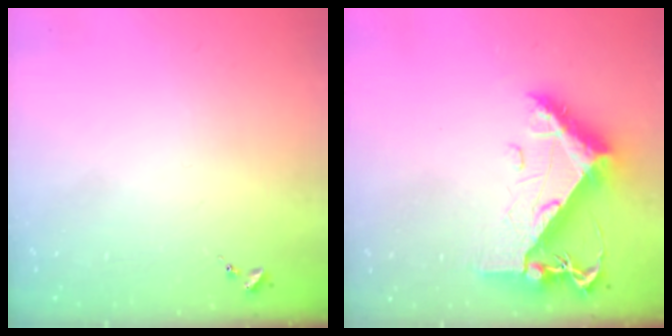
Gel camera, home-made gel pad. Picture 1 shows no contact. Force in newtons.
{"total": 11.3, "press": 11.3, "slide": 1.2}